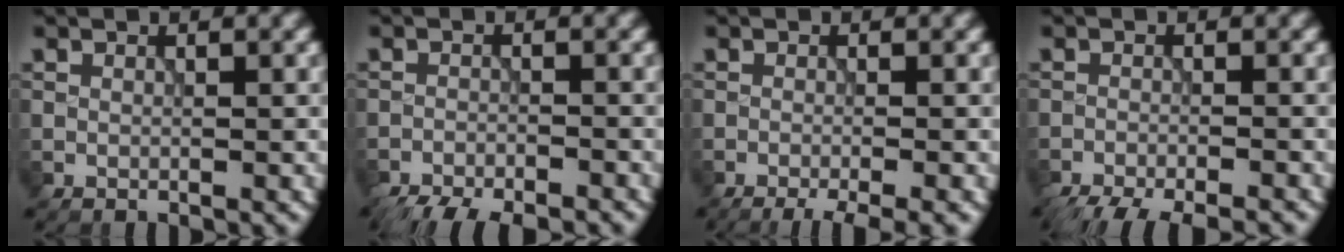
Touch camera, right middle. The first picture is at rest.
{"total": 7.9, "force": [-7.2, 1.9, 2.6], "torque": [-0.046, -0.024, -0.110]}
{"total": 4.8, "force": [-3.3, 1.1, 3.3], "torque": [-0.034, -0.008, -0.048]}
{"total": 8.5, "force": [-7.6, 1.8, 3.5], "torque": [-0.055, -0.026, -0.111]}